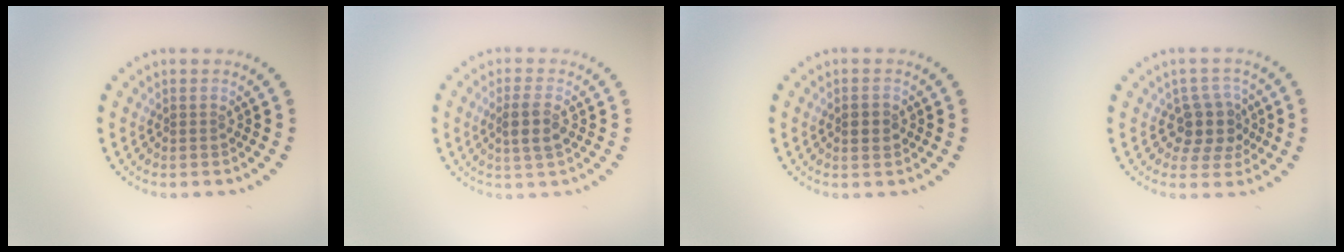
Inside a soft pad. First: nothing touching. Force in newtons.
{"total": 2.5, "press": 2.3, "slide": 1.0}
{"total": 2.1, "press": 2.1, "slide": 0.2}
{"total": 3.4, "press": 2.8, "slide": 1.9}